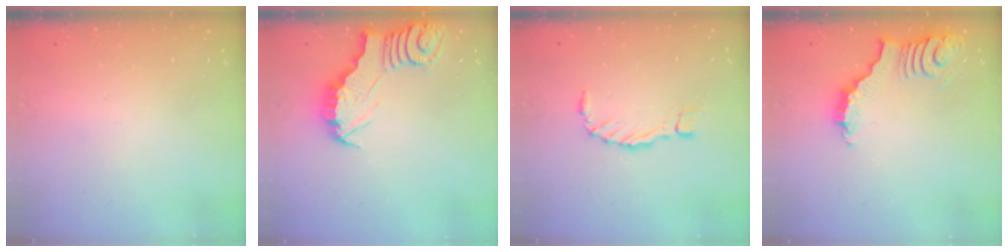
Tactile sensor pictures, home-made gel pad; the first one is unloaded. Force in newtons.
{"total": 3.0, "press": 3.0, "slide": 0.3}
{"total": 5.2, "press": 5.2, "slide": 0.7}
{"total": 4.0, "press": 3.9, "slide": 0.6}